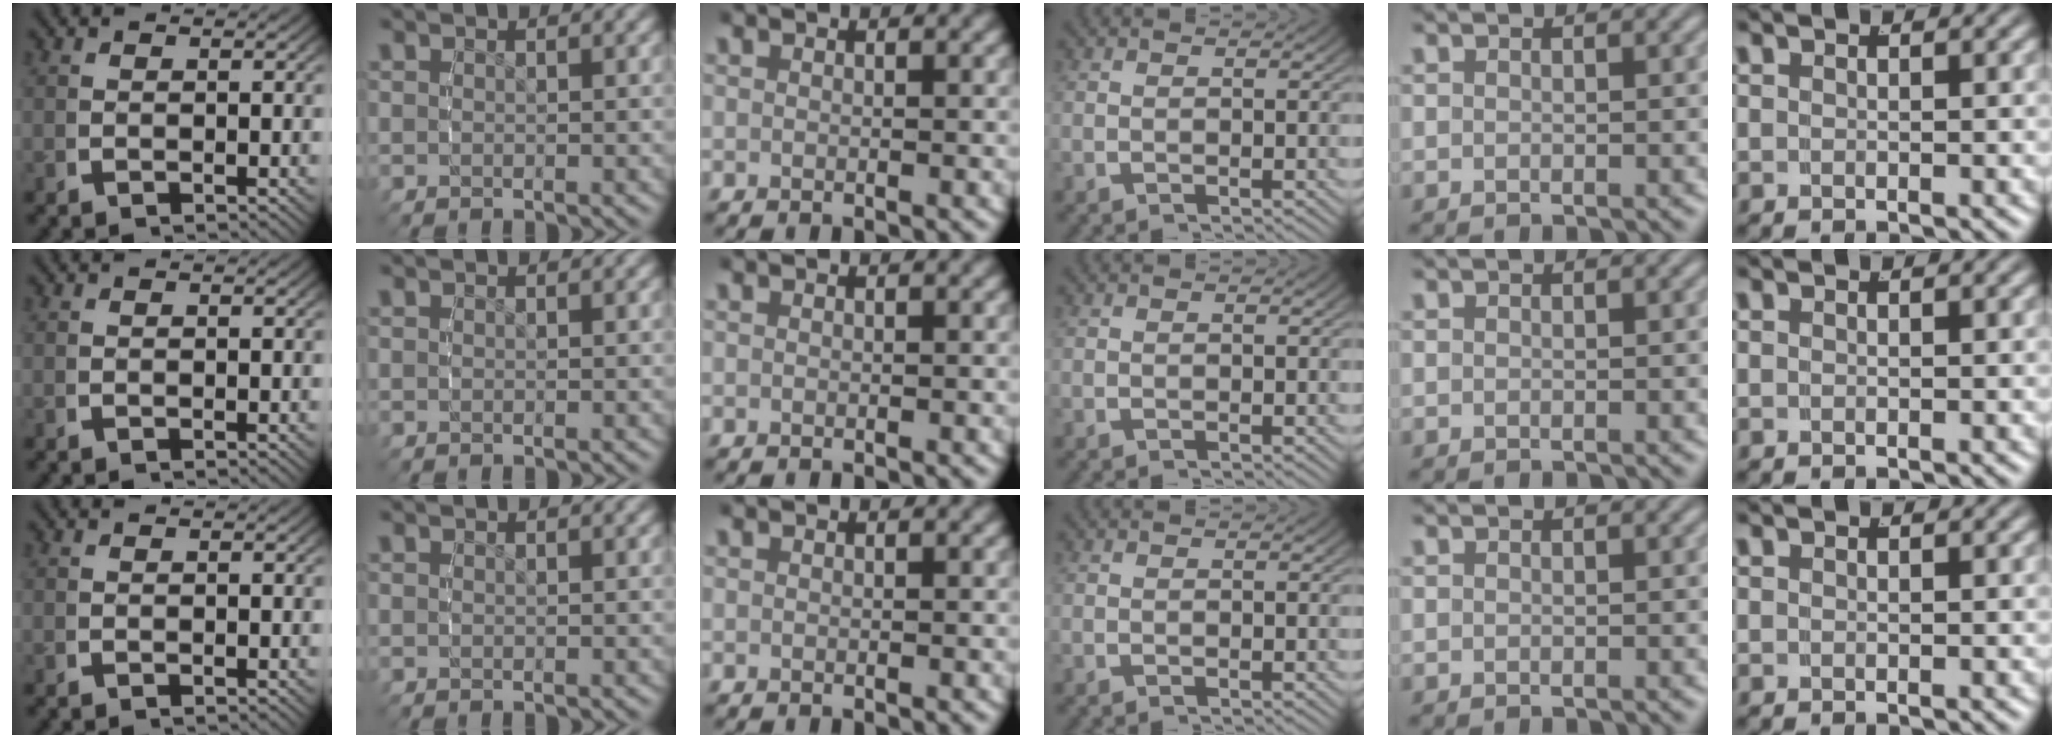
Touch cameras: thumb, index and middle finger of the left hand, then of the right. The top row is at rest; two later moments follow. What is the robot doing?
{"motion": "reach", "object": "markers"}